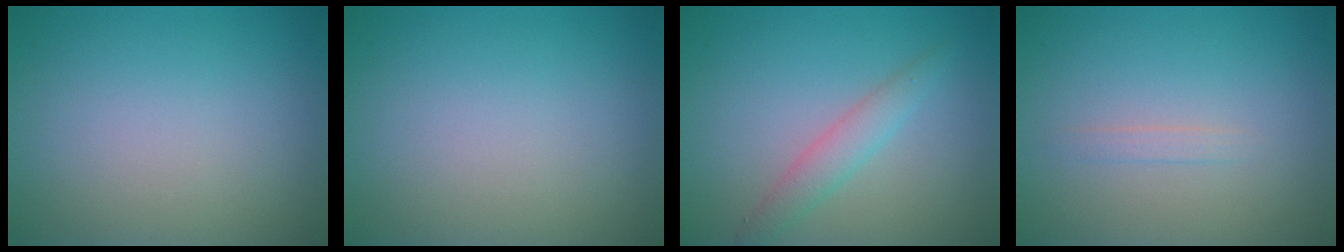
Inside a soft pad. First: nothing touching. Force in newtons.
{"total": 0.0}
{"total": 2.2, "press": 2.2, "slide": 0.1}
{"total": 0.7, "press": 0.7, "slide": 0.0}